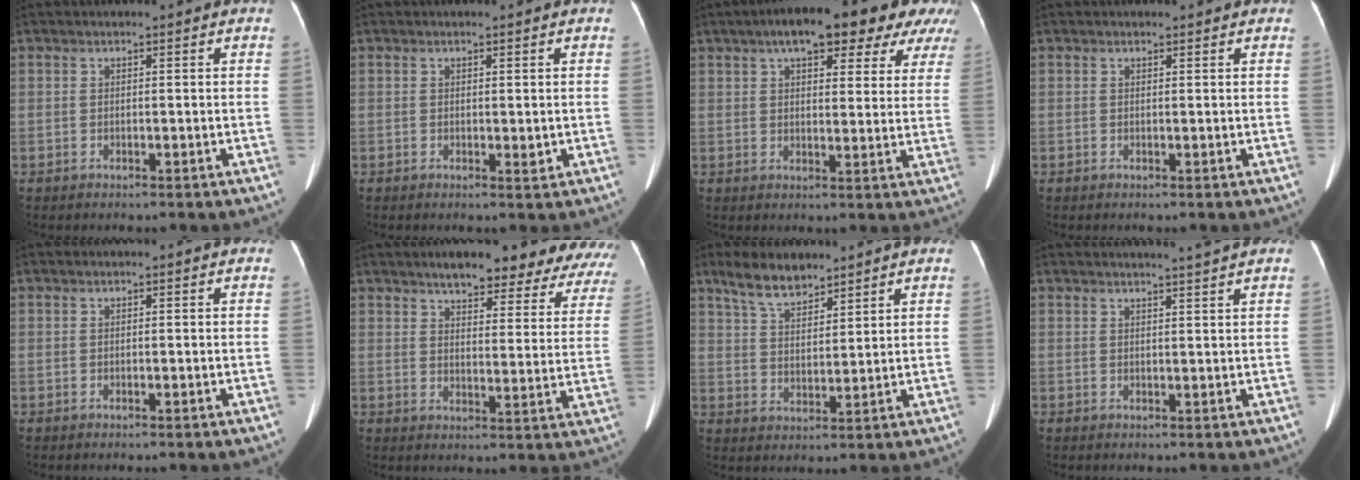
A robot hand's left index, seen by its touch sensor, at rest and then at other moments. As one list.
[{"total": 1.0, "force": [0.1, 0.5, 0.9], "torque": [-0.012, -0.003, 0.004]}, {"total": 17.6, "force": [12.5, 6.1, 10.8], "torque": [-0.140, 0.047, 0.151]}, {"total": 0.8, "force": [0.6, 0.5, 0.1], "torque": [-0.005, 0.003, 0.007]}, {"total": 0.0}, {"total": 24.0, "force": [20.8, 4.4, 11.2], "torque": [-0.143, -0.064, 0.252]}, {"total": 7.0, "force": [5.8, 2.2, 3.3], "torque": [-0.068, 0.008, 0.113]}, {"total": 3.4, "force": [3.1, -1.0, 1.1], "torque": [-0.013, 0.000, 0.041]}]